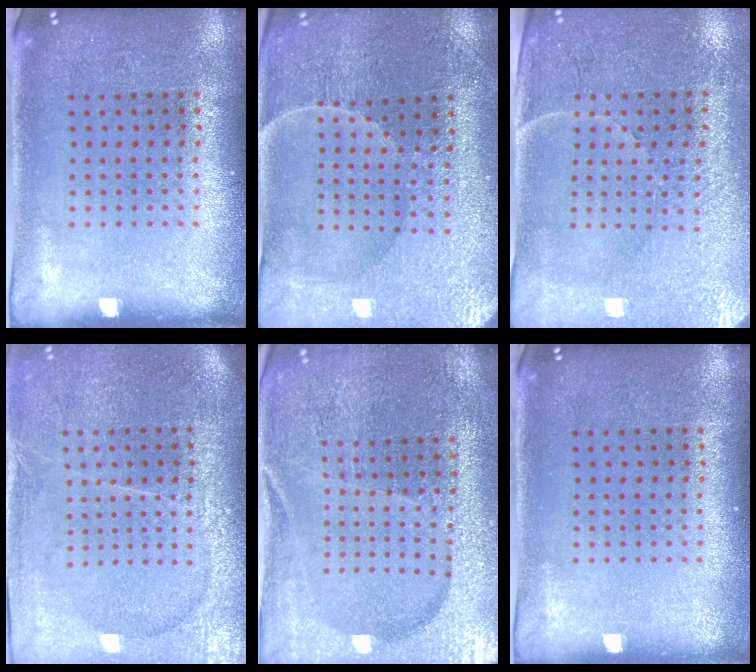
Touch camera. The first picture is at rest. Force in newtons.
{"total": 1.9, "press": 1.9, "slide": 0.2}
{"total": 3.4, "press": 3.2, "slide": 1.3}
{"total": 3.8, "press": 3.4, "slide": 1.7}
{"total": 3.6, "press": 3.6, "slide": 0.6}
{"total": 0.0}